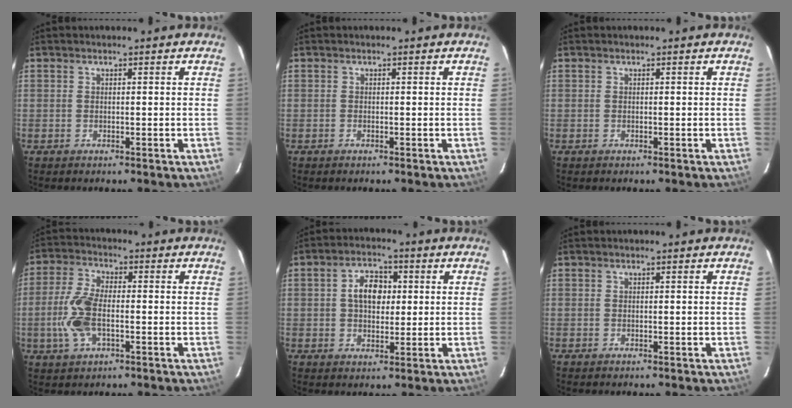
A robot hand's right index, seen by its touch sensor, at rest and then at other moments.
{"total": 0.0}
{"total": 0.0}
{"total": 9.3, "force": [-1.9, 4.5, 7.9], "torque": [-0.175, 0.004, -0.038]}
{"total": 6.6, "force": [1.0, 4.4, 4.8], "torque": [-0.081, 0.018, 0.019]}
{"total": 0.0}